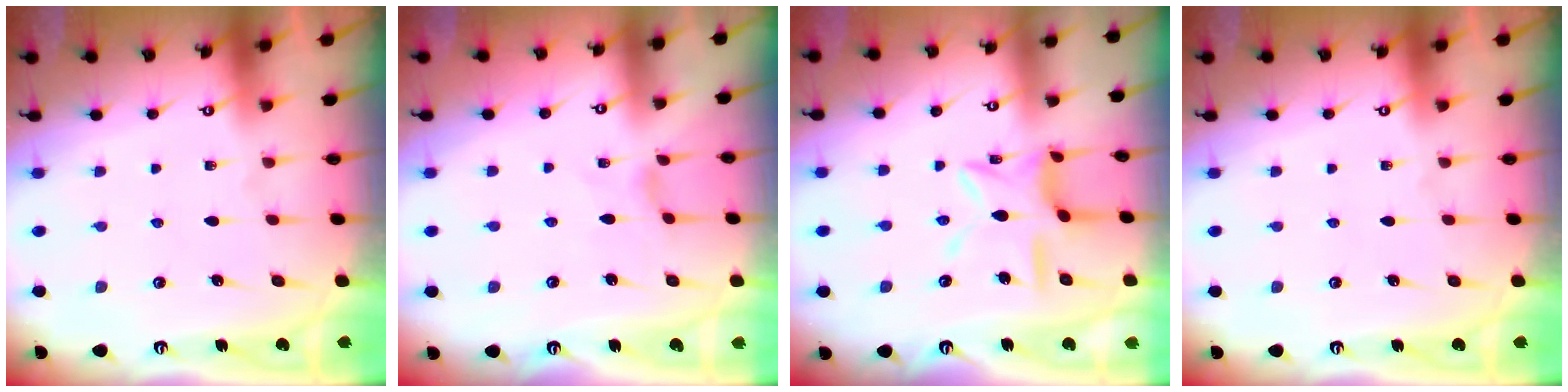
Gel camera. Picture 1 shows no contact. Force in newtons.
{"total": 1.2, "press": 1.2, "slide": 0.3}
{"total": 11.0, "press": 11.0, "slide": 0.8}
{"total": 0.0}